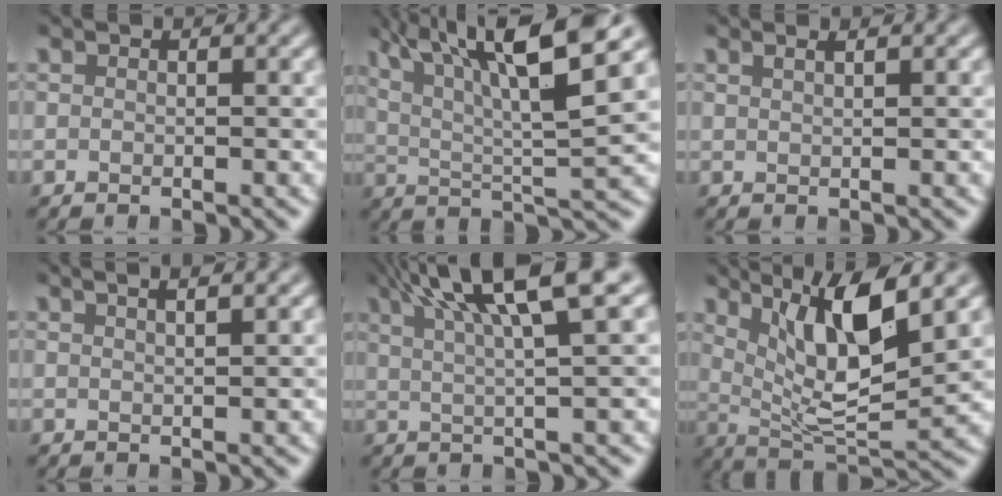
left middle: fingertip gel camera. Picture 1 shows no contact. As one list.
[{"total": 11.6, "force": [5.8, 2.5, 9.7], "torque": [-0.160, 0.012, 0.101]}, {"total": 1.0, "force": [0.7, 0.4, 0.7], "torque": [-0.002, -0.002, 0.003]}, {"total": 4.7, "force": [2.8, 2.1, 3.1], "torque": [-0.010, 0.040, 0.000]}, {"total": 9.3, "force": [4.6, 1.9, 7.8], "torque": [-0.090, 0.028, 0.066]}, {"total": 8.2, "force": [3.6, 2.1, 7.1], "torque": [-0.124, -0.012, 0.070]}]